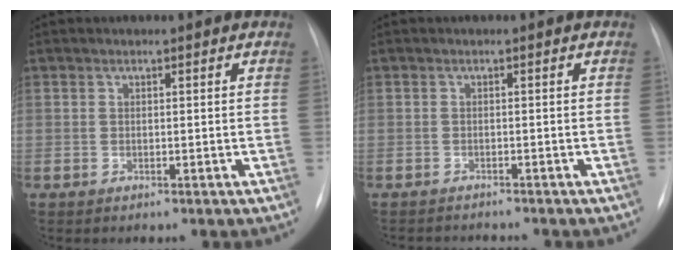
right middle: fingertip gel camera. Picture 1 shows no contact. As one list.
[{"total": 3.0, "force": [-3.0, 0.0, 0.4], "torque": [0.000, -0.011, -0.039]}]